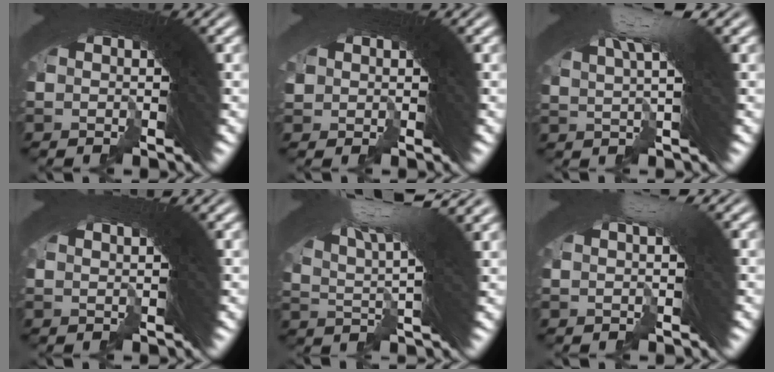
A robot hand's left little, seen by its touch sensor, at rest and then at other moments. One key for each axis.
{"total": 0.6, "fx": -0.1, "fy": 0.6, "fz": 0.0, "tx": 0.009, "ty": -0.001, "tz": 0.004}
{"total": 4.8, "fx": 2.7, "fy": 0.3, "fz": 4.0, "tx": -0.051, "ty": 0.019, "tz": 0.040}
{"total": 2.6, "fx": 1.9, "fy": -1.7, "fz": 0.7, "tx": 0.007, "ty": 0.012, "tz": 0.036}
{"total": 8.7, "fx": 4.2, "fy": 2.4, "fz": 7.2, "tx": -0.104, "ty": 0.017, "tz": 0.064}
{"total": 1.9, "fx": 1.2, "fy": -1.1, "fz": 0.9, "tx": 0.006, "ty": 0.019, "tz": 0.017}